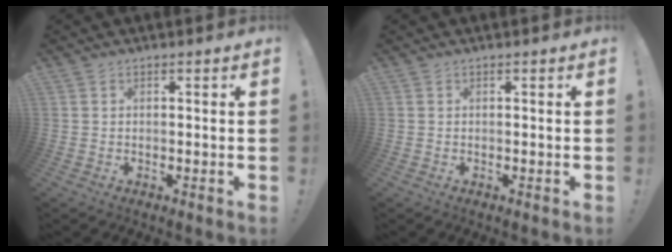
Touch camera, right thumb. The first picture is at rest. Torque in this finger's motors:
{"motor_torque": [-0.11, 0.10, -0.01, 0.00, 0.00]}